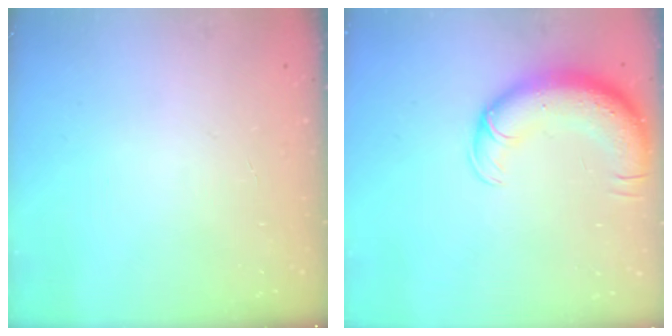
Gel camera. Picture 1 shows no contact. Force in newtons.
{"total": 13.9, "press": 13.5, "slide": 3.3}